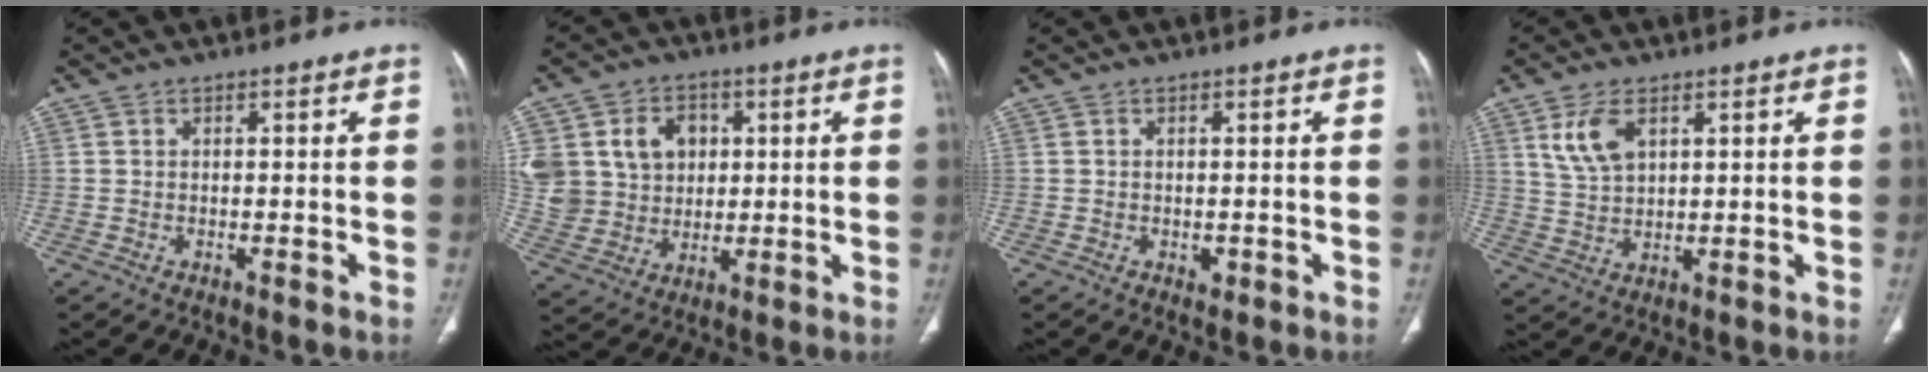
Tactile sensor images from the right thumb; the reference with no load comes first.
{"total": 17.9, "force": [4.2, 15.1, 8.7], "torque": [-0.165, 0.021, 0.097]}
{"total": 1.2, "force": [-0.3, 0.9, 0.8], "torque": [-0.009, -0.001, -0.001]}
{"total": 6.8, "force": [3.1, 3.7, 4.8], "torque": [-0.092, -0.009, 0.071]}